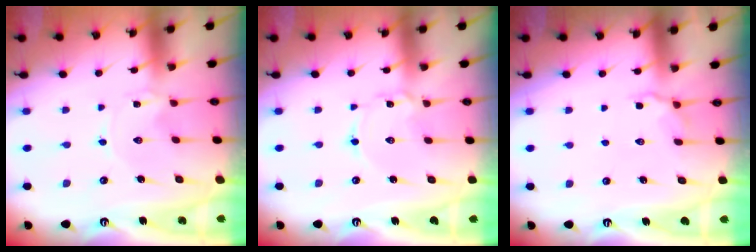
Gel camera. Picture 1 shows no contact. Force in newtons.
{"total": 1.8, "press": 1.8, "slide": 0.1}
{"total": 5.6, "press": 5.2, "slide": 2.0}